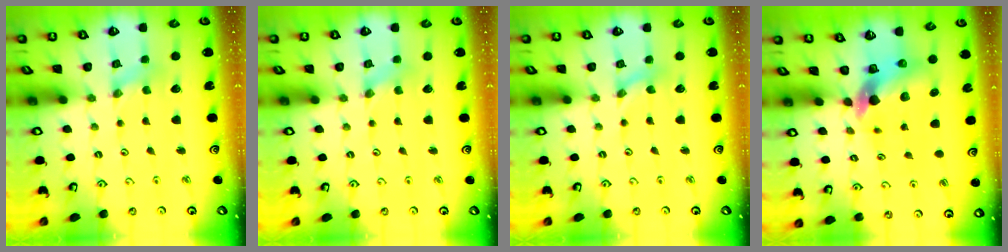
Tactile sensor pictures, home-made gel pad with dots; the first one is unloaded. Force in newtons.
{"total": 0.0}
{"total": 0.0}
{"total": 7.0, "press": 6.9, "slide": 1.2}